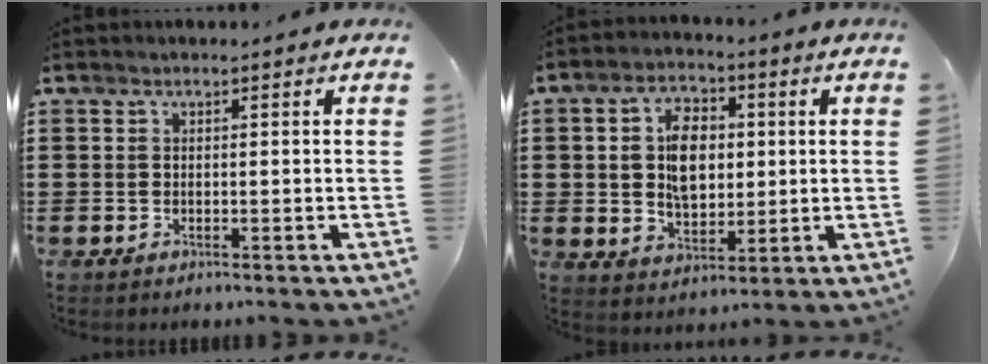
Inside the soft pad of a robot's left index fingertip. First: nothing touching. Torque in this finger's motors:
{"motor_torque": [1.07, 1.07, 0.15, 0.00]}